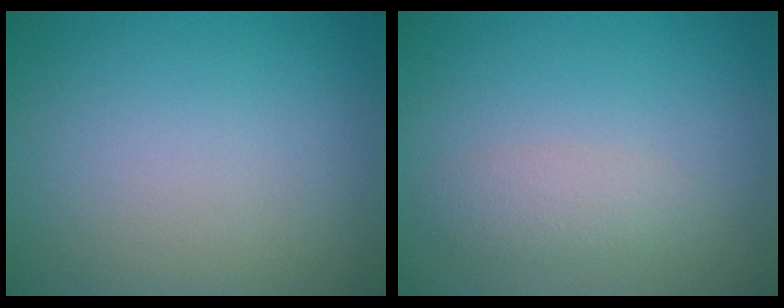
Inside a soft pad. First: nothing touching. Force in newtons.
{"total": 1.9, "press": 1.9, "slide": 0.0}